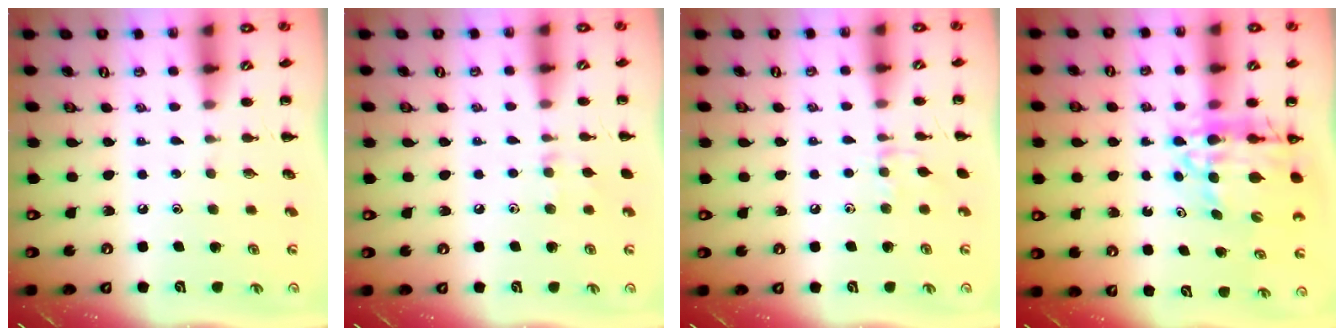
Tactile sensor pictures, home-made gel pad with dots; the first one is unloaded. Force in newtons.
{"total": 6.2, "press": 5.9, "slide": 1.9}
{"total": 6.0, "press": 5.7, "slide": 1.8}
{"total": 14.6, "press": 14.0, "slide": 4.2}